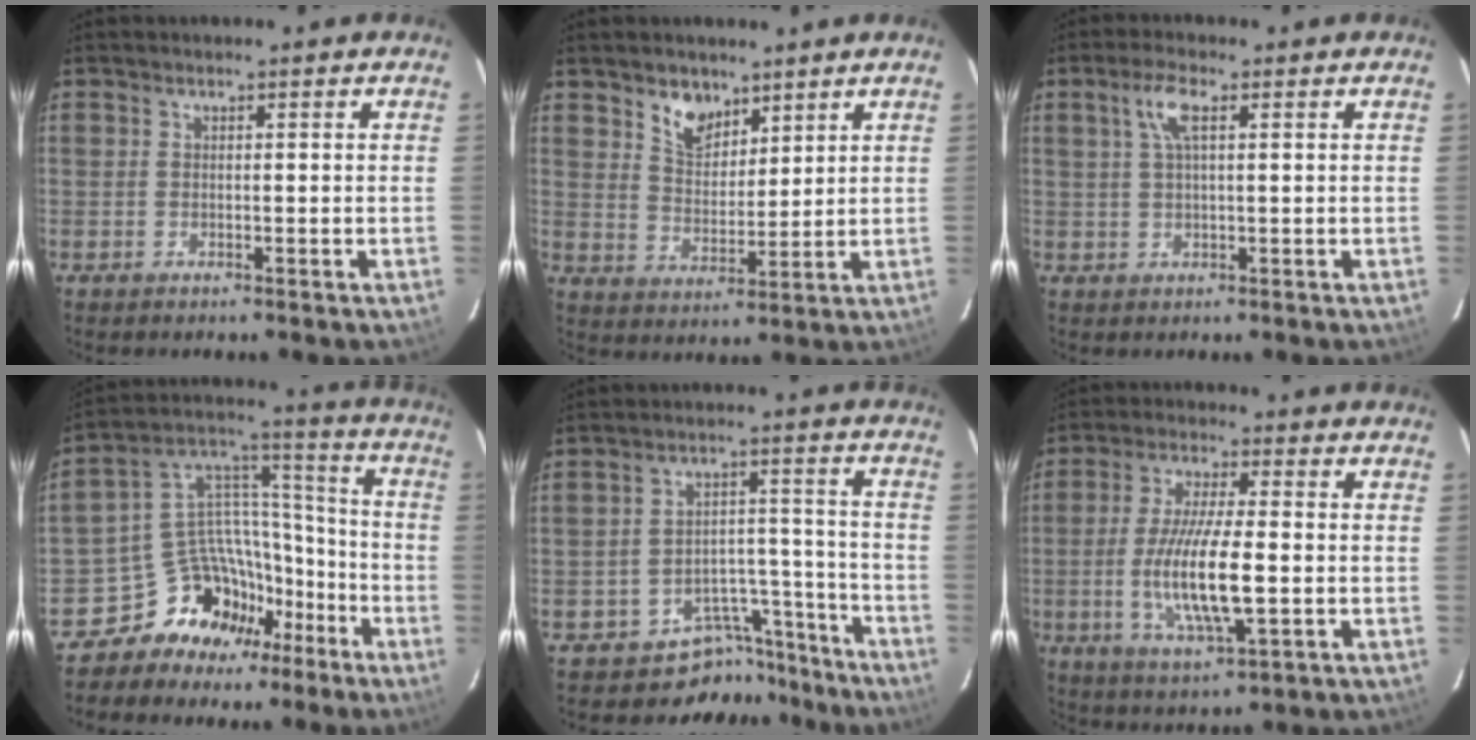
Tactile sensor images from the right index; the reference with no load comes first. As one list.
[{"total": 6.5, "force": [4.6, 3.8, 2.6], "torque": [-0.036, 0.003, 0.088]}, {"total": 4.3, "force": [1.6, 1.2, 3.8], "torque": [-0.078, 0.009, 0.031]}, {"total": 13.2, "force": [-9.6, 8.5, 3.2], "torque": [-0.063, 0.077, -0.157]}, {"total": 10.5, "force": [-9.3, 4.9, 0.0], "torque": [0.005, 0.058, -0.133]}, {"total": 12.7, "force": [-2.2, 2.7, 12.2], "torque": [-0.239, -0.011, -0.041]}]